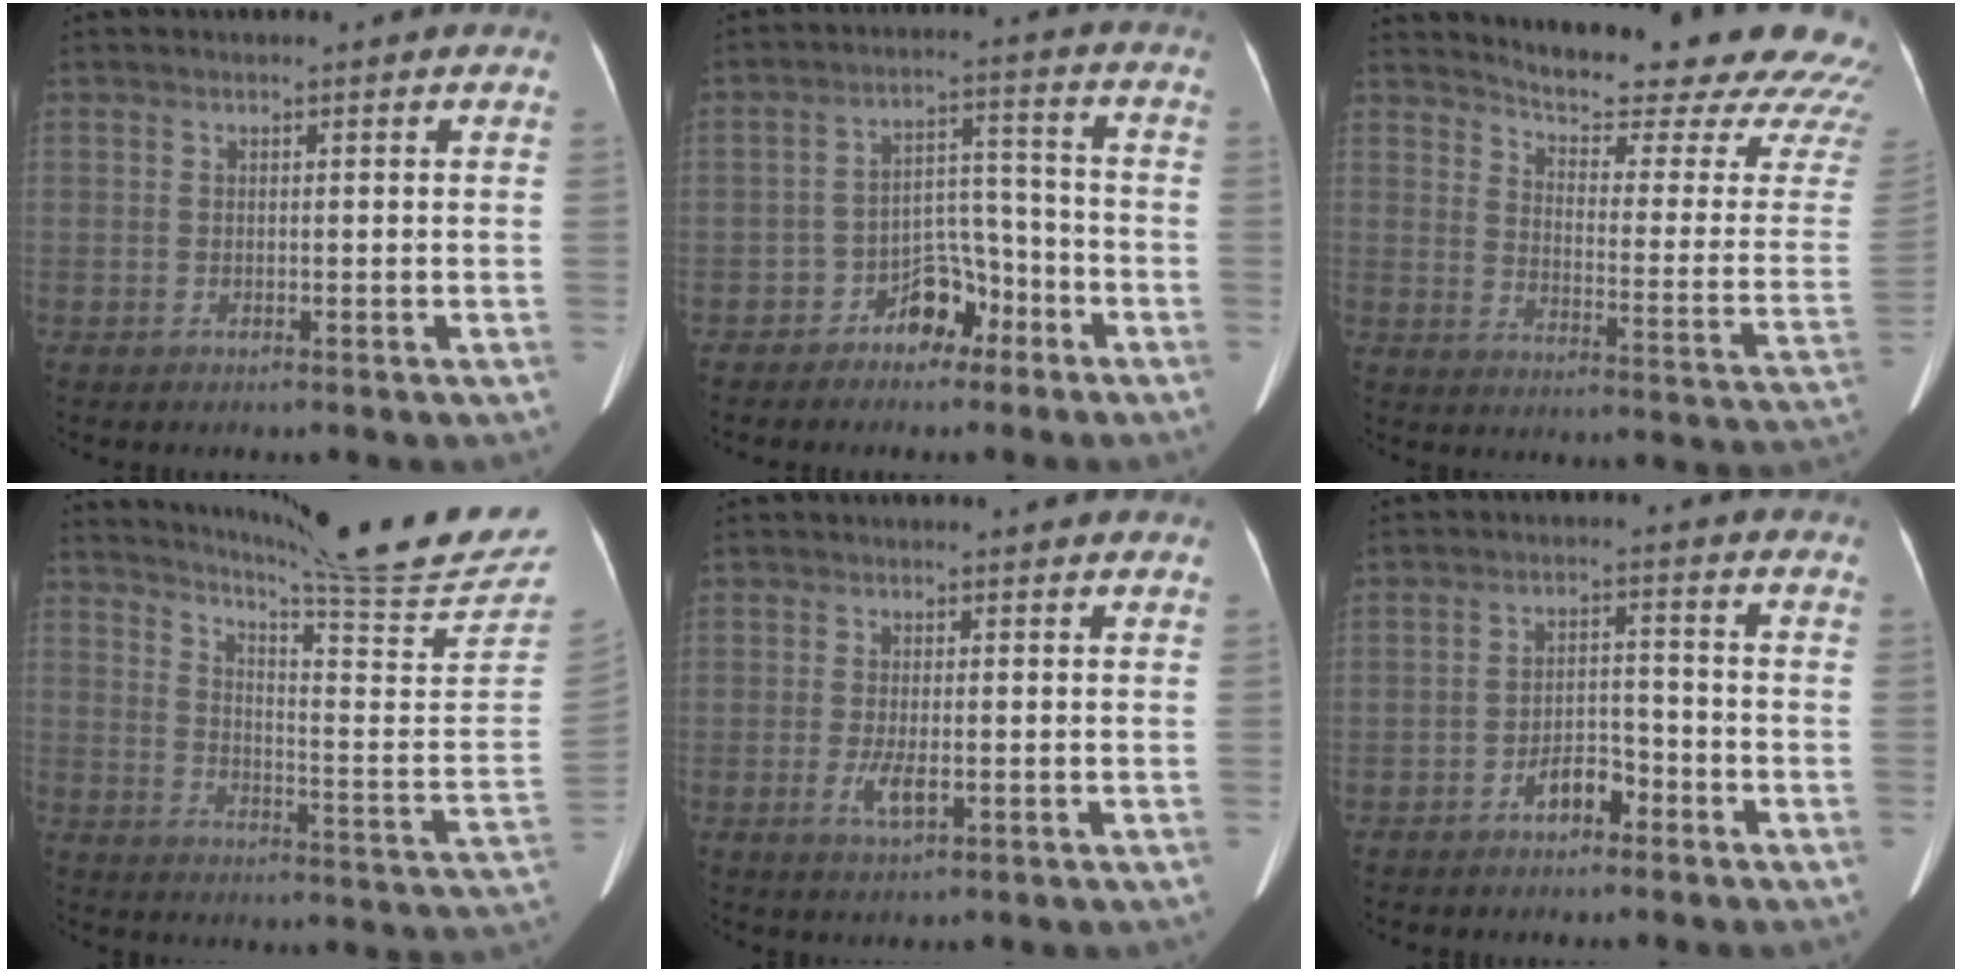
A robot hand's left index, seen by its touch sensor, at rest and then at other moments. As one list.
[{"total": 6.4, "force": [-4.2, 3.7, 3.1], "torque": [-0.052, 0.031, -0.068]}, {"total": 24.1, "force": [22.2, 2.8, 9.0], "torque": [-0.124, -0.100, 0.261]}, {"total": 21.5, "force": [19.1, -2.7, 9.5], "torque": [-0.155, -0.105, 0.256]}, {"total": 3.0, "force": [-0.6, 0.9, 2.8], "torque": [-0.055, -0.004, -0.007]}, {"total": 4.2, "force": [-2.7, 2.0, 2.5], "torque": [-0.044, 0.012, -0.047]}]